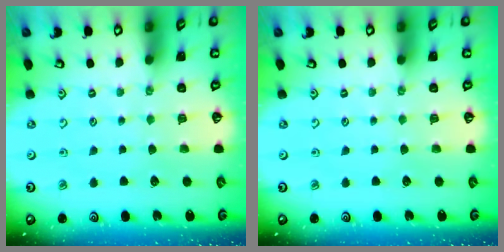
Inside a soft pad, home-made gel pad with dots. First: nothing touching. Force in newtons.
{"total": 0.0}